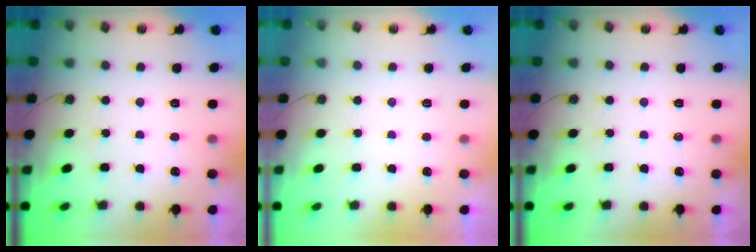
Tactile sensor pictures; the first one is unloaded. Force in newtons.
{"total": 0.0}
{"total": 0.0}